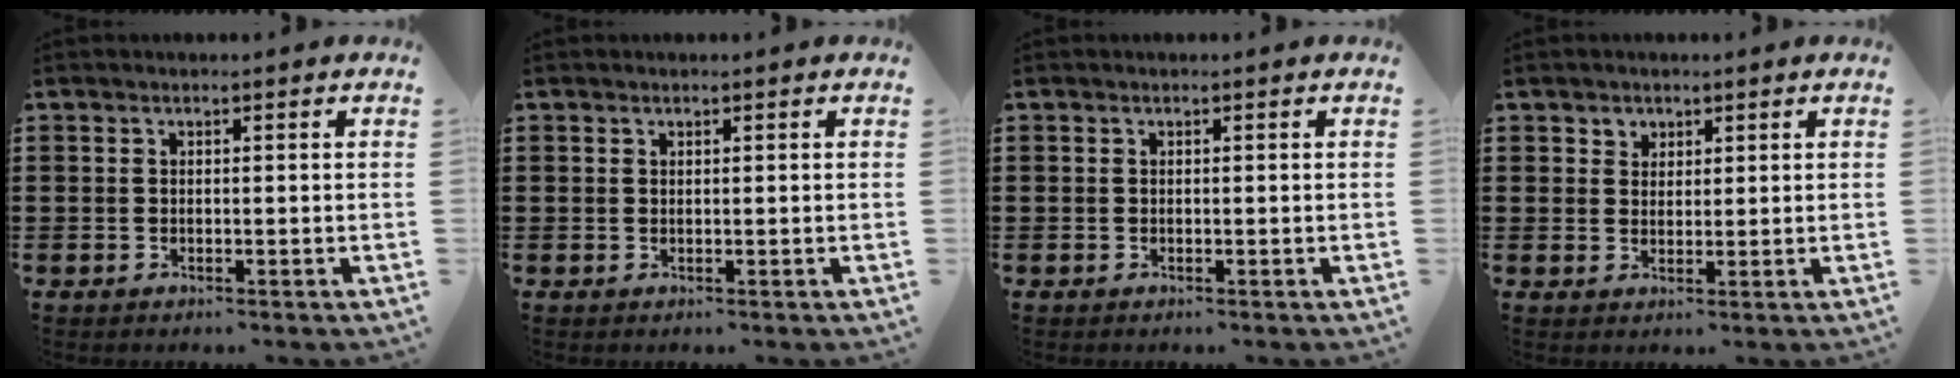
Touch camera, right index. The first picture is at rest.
{"total": 0.0}
{"total": 0.0}
{"total": 2.1, "force": [1.3, 1.7, 0.0], "torque": [-0.009, 0.009, 0.023]}